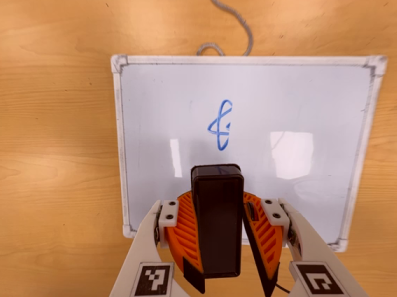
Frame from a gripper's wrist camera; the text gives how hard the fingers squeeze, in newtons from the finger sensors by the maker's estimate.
{"total": 8.9, "left": 9.4, "right": 8.5}